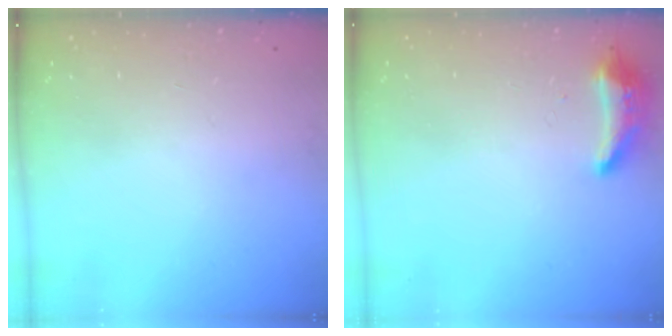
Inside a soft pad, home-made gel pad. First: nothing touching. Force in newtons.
{"total": 10.1, "press": 9.0, "slide": 4.6}